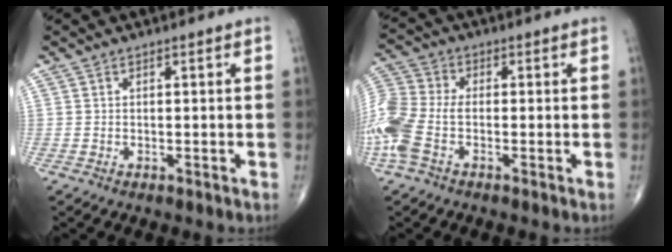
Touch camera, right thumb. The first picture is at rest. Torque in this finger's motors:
{"motor_torque": [0.18, 0.15, 0.64, 0.10, 0.08]}